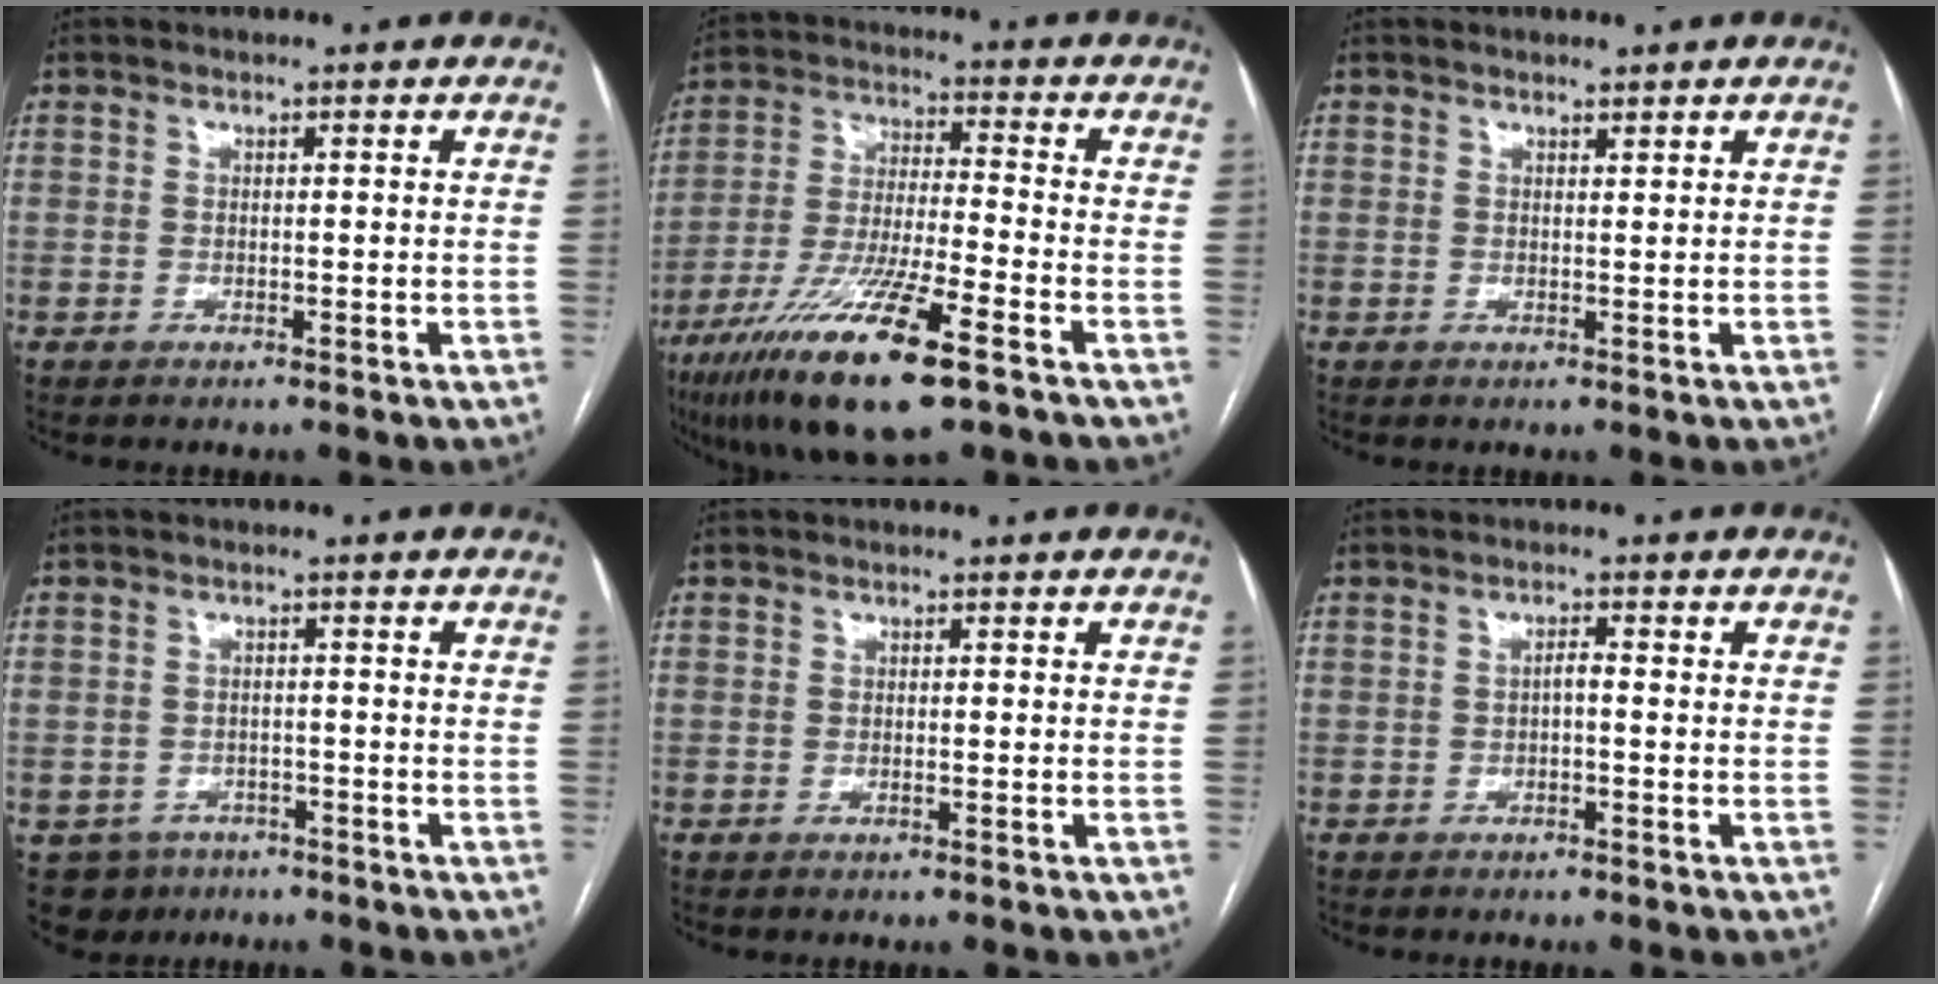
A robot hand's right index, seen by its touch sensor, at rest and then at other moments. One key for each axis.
{"total": 16.8, "fx": -9.7, "fy": 1.6, "fz": 13.7, "tx": -0.274, "ty": -0.042, "tz": -0.174}
{"total": 0.8, "fx": 0.7, "fy": 0.1, "fz": 0.2, "tx": -0.008, "ty": -0.002, "tz": 0.013}
{"total": 5.1, "fx": -2.9, "fy": 4.1, "fz": 0.3, "tx": 0.000, "ty": 0.007, "tz": -0.039}
{"total": 0.0}
{"total": 1.3, "fx": -0.3, "fy": 0.3, "fz": 1.2, "tx": -0.018, "ty": 0.004, "tz": -0.006}